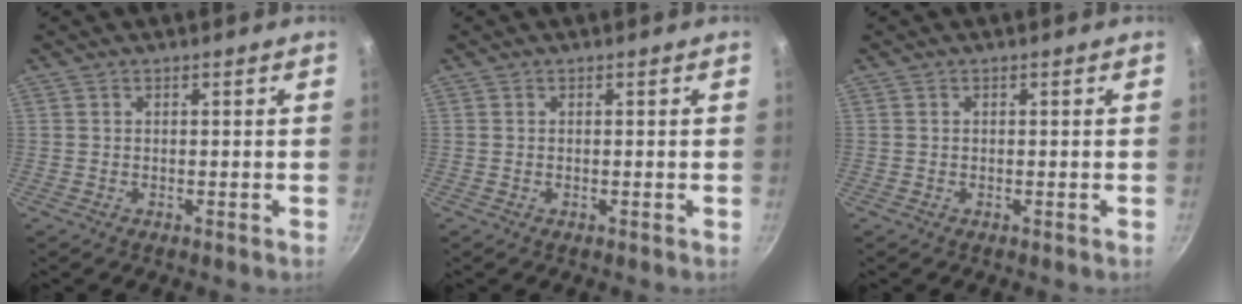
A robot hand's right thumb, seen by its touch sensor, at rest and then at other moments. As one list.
[{"total": 0.0}, {"total": 0.0}]